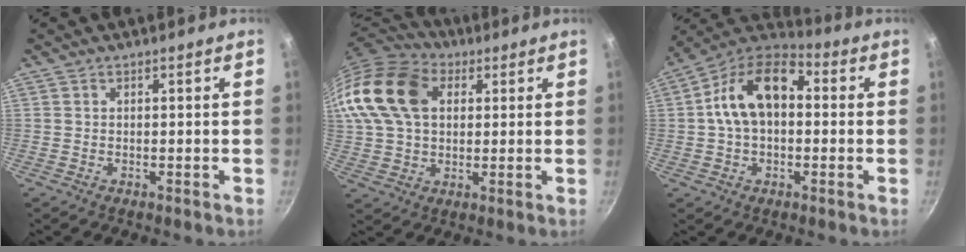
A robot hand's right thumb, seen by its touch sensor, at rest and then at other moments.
{"total": 19.3, "force": [5.3, 13.5, 12.7], "torque": [-0.247, 0.017, 0.087]}
{"total": 15.9, "force": [1.4, 10.8, 11.5], "torque": [-0.170, 0.039, 0.005]}